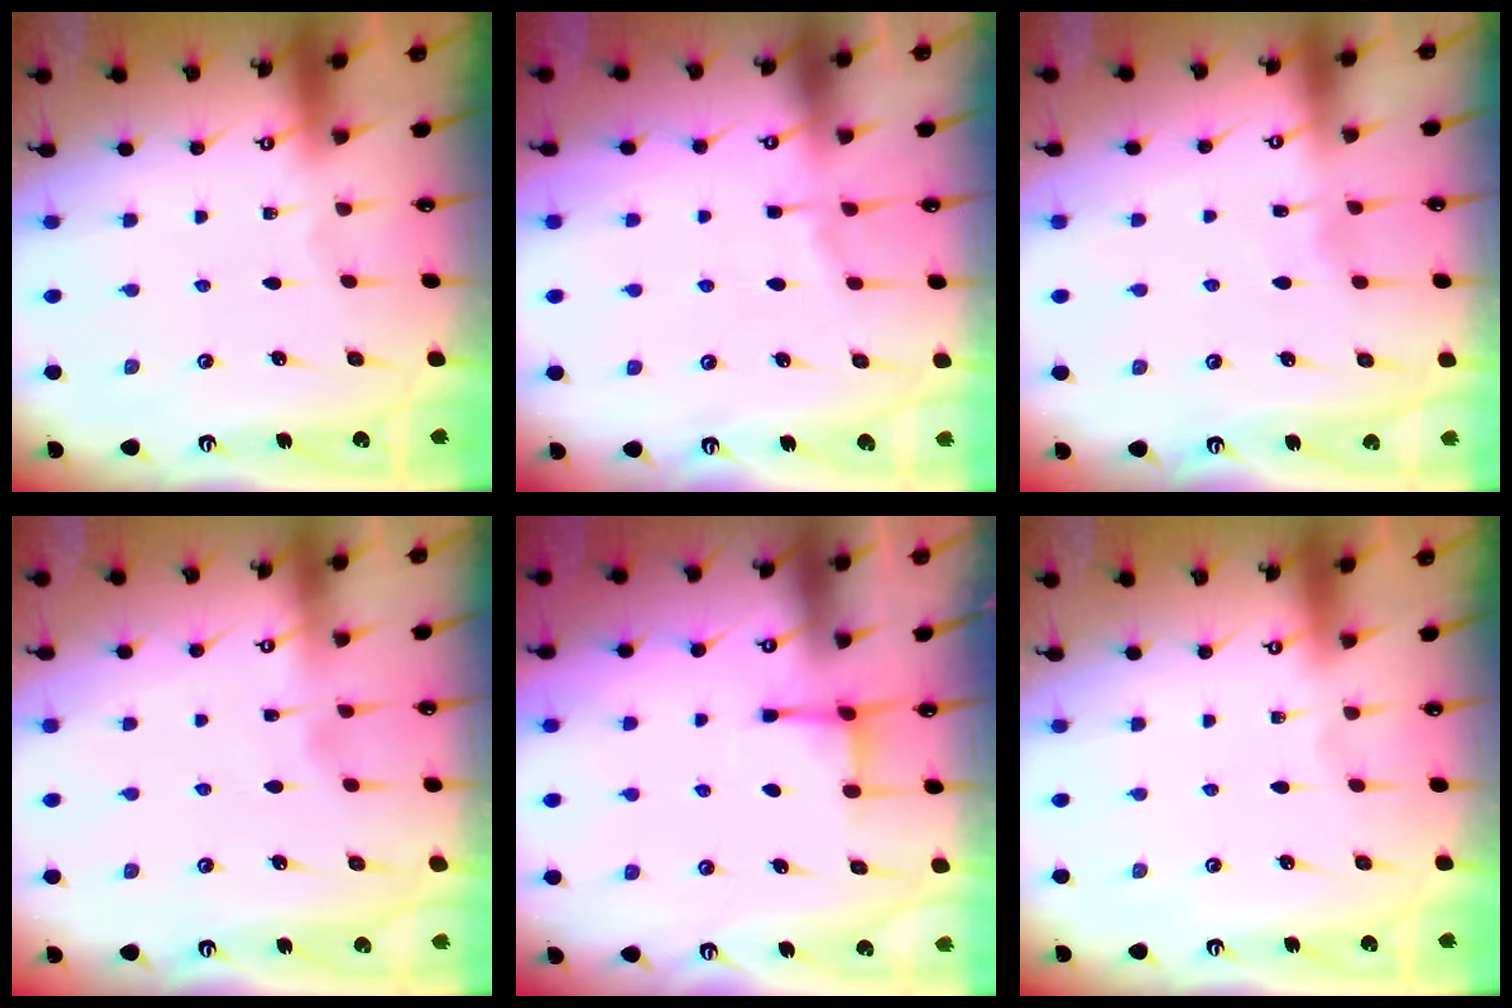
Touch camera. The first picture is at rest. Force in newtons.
{"total": 3.2, "press": 3.2, "slide": 0.5}
{"total": 5.1, "press": 5.1, "slide": 0.5}
{"total": 2.0, "press": 2.0, "slide": 0.1}
{"total": 2.9, "press": 2.9, "slide": 0.4}
{"total": 0.0}